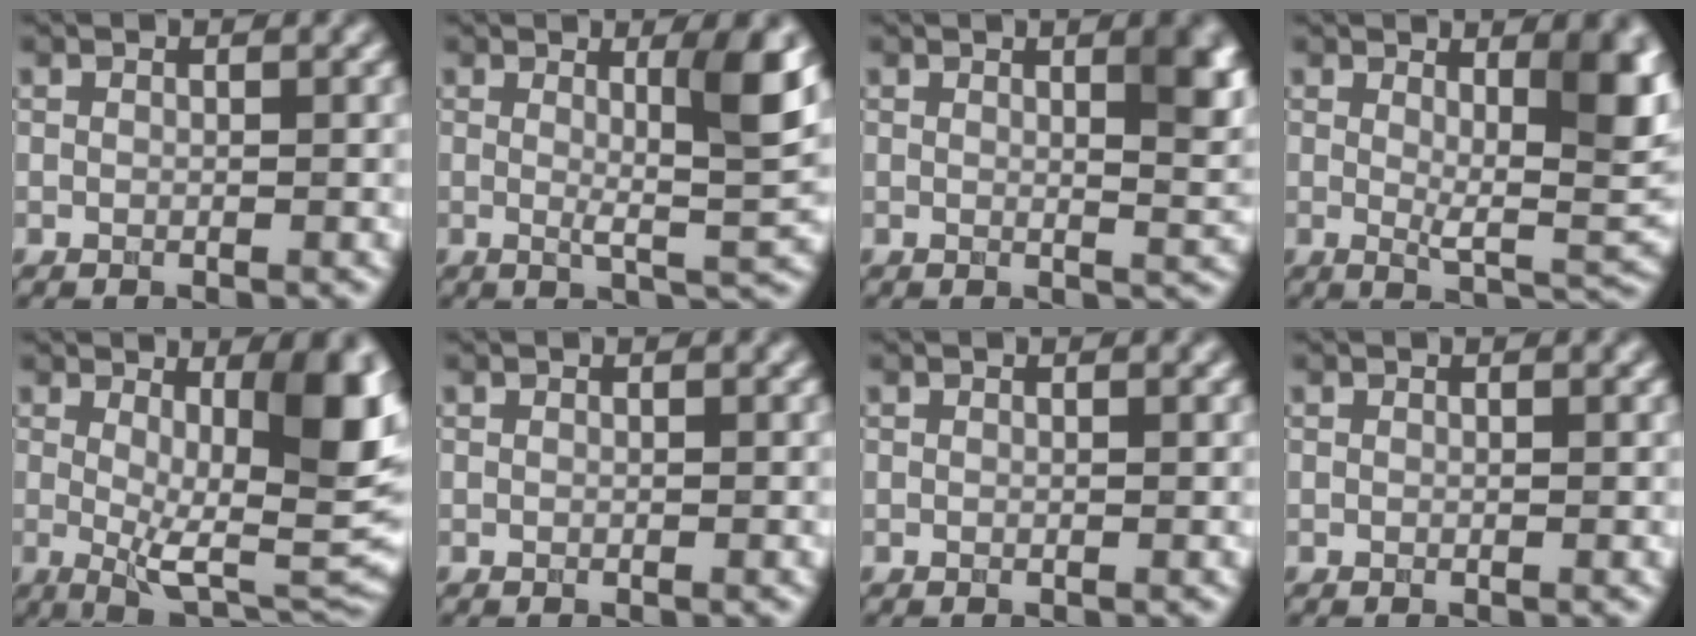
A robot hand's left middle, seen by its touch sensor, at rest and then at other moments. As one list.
[{"total": 5.7, "force": [1.2, 0.9, 5.5], "torque": [-0.081, -0.010, 0.020]}, {"total": 4.9, "force": [1.7, 1.6, 4.2], "torque": [-0.040, 0.001, 0.022]}, {"total": 8.1, "force": [2.2, 2.6, 7.4], "torque": [-0.103, -0.017, 0.041]}, {"total": 11.9, "force": [1.8, 4.3, 10.9], "torque": [-0.143, -0.022, 0.034]}, {"total": 0.0}, {"total": 0.0}, {"total": 0.0}]